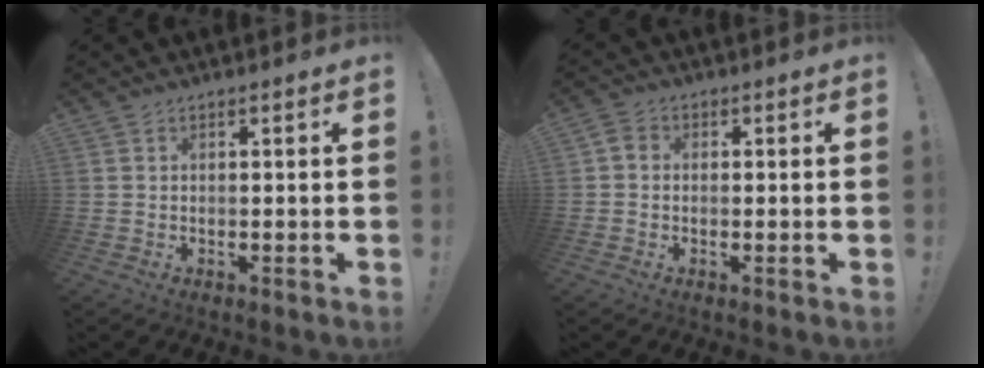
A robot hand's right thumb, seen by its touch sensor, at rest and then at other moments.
{"total": 2.7, "force": [0.0, 2.3, 1.4], "torque": [-0.028, 0.012, 0.001]}